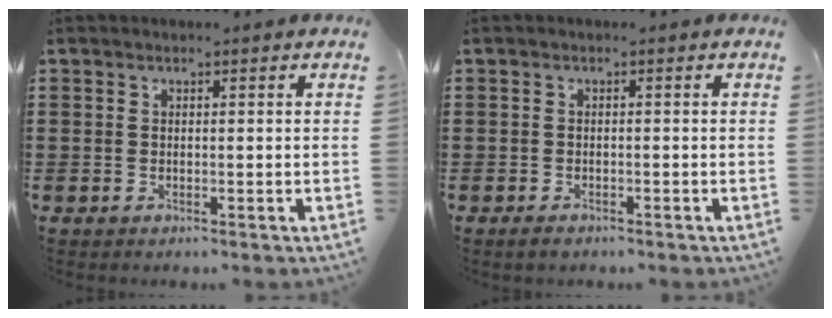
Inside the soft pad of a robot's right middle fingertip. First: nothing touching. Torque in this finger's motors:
{"motor_torque": [0.94, 0.15, 0.03, 0.04]}